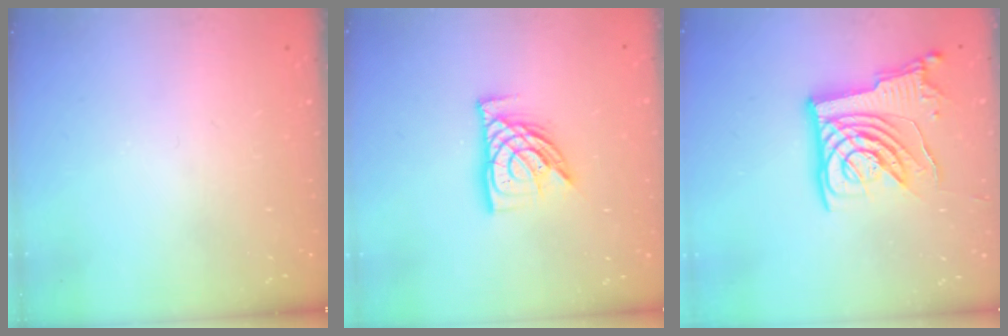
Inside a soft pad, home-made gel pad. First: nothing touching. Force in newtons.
{"total": 11.3, "press": 11.2, "slide": 1.0}
{"total": 14.9, "press": 14.8, "slide": 1.8}